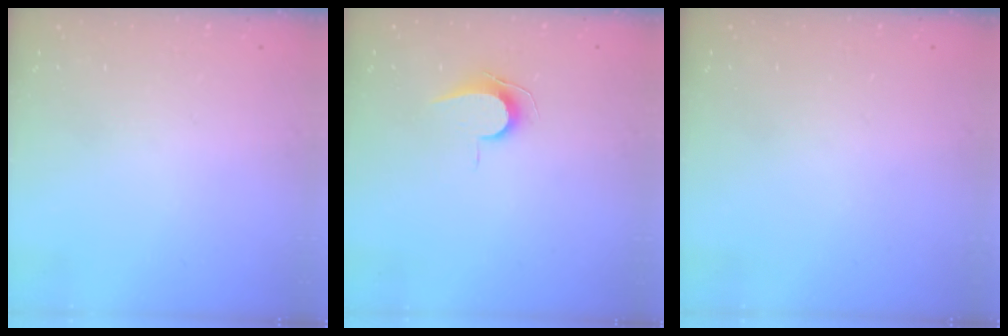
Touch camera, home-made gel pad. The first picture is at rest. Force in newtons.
{"total": 6.9, "press": 6.8, "slide": 0.7}
{"total": 0.0}